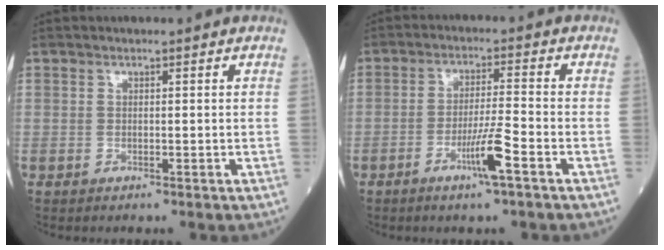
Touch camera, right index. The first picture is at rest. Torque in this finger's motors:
{"motor_torque": [1.29, -0.45, 0.59, 0.18]}